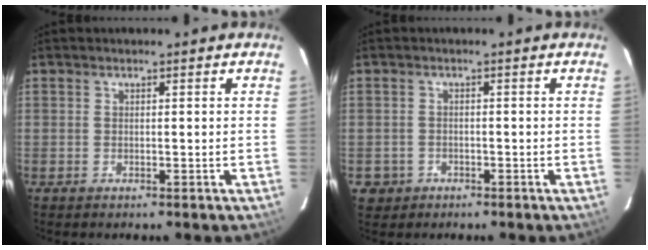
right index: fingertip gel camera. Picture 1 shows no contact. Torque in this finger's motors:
{"motor_torque": [-0.48, 0.09, -1.06, -0.21]}